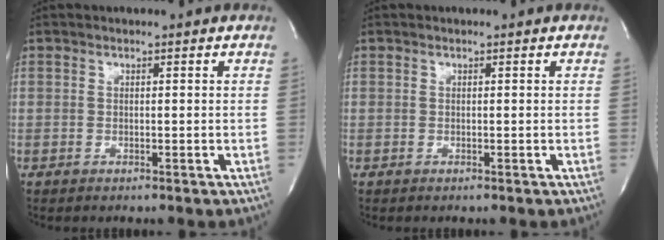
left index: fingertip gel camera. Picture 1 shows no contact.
{"total": 0.0}